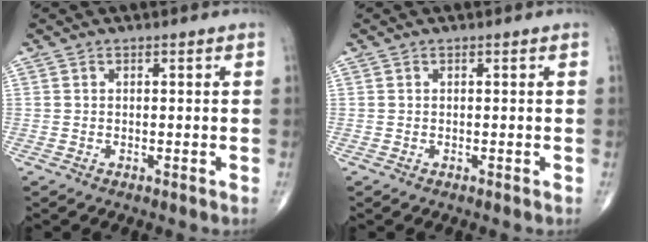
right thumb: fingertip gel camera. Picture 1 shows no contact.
{"total": 0.0}